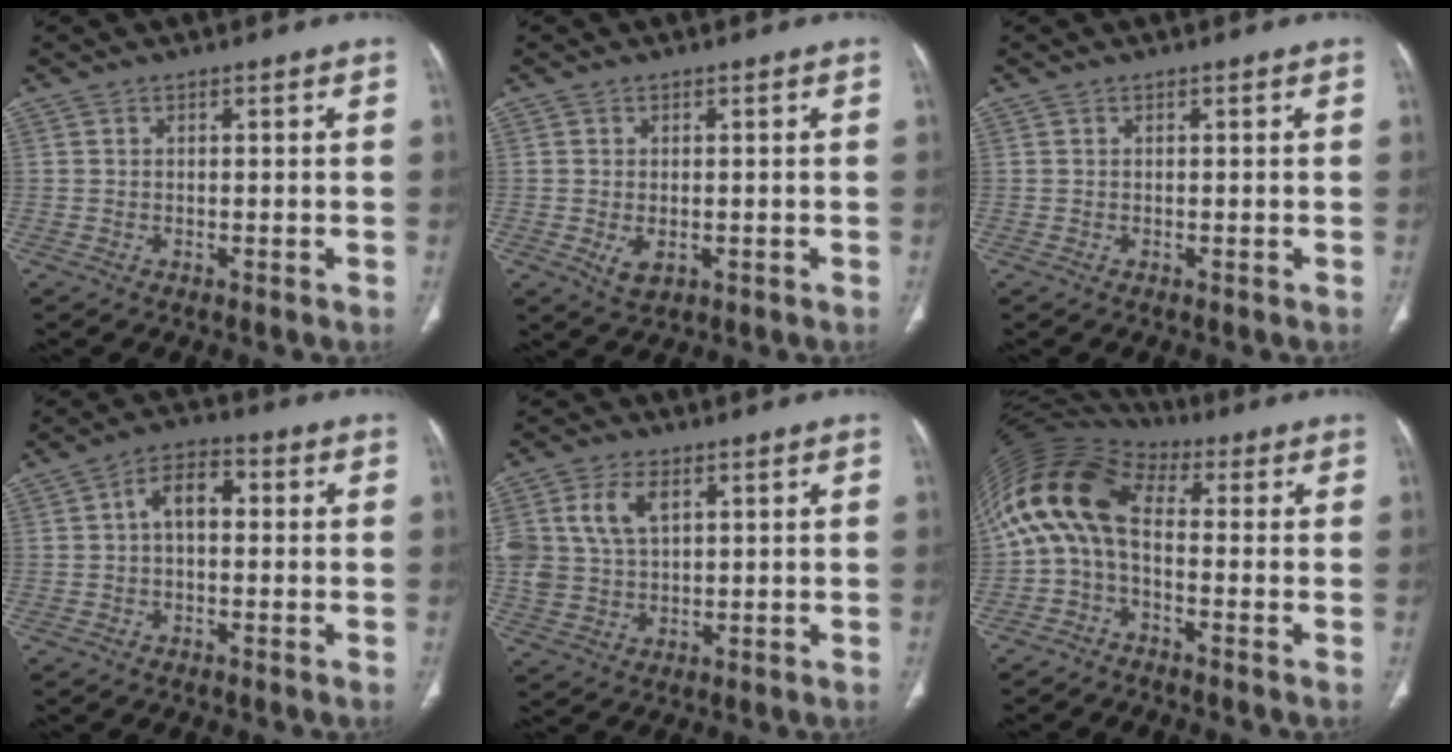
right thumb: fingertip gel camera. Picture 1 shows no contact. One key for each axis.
{"total": 3.2, "fx": -0.7, "fy": 2.0, "fz": 2.4, "tx": -0.042, "ty": -0.006, "tz": -0.003}
{"total": 0.0}
{"total": 6.5, "fx": 0.6, "fy": 3.9, "fz": 5.2, "tx": -0.079, "ty": 0.024, "tz": 0.000}
{"total": 9.9, "fx": 3.5, "fy": 6.3, "fz": 6.9, "tx": -0.142, "ty": 0.001, "tz": 0.075}
{"total": 13.3, "fx": 0.2, "fy": 7.6, "fz": 11.0, "tx": -0.216, "ty": 0.049, "tz": -0.014}